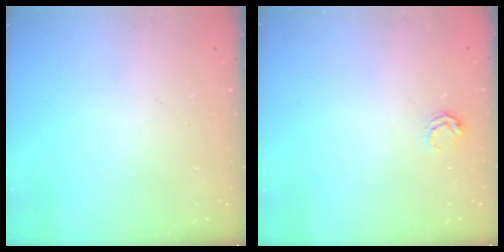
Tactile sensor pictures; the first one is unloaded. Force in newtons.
{"total": 4.1, "press": 4.1, "slide": 0.4}